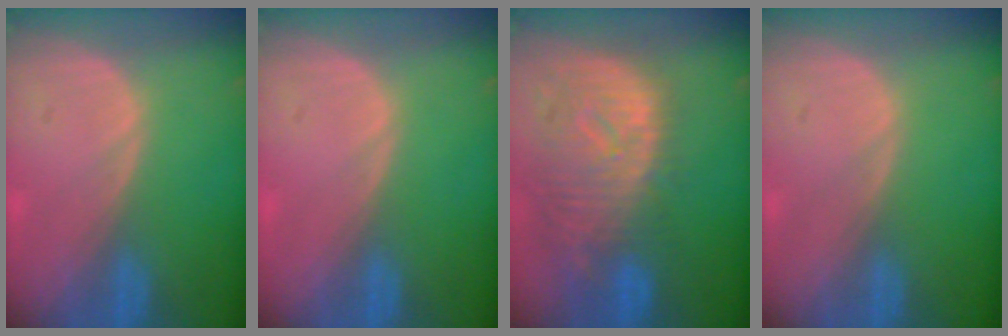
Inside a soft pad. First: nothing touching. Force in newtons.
{"total": 0.0}
{"total": 12.0, "press": 10.4, "slide": 6.0}
{"total": 0.0}